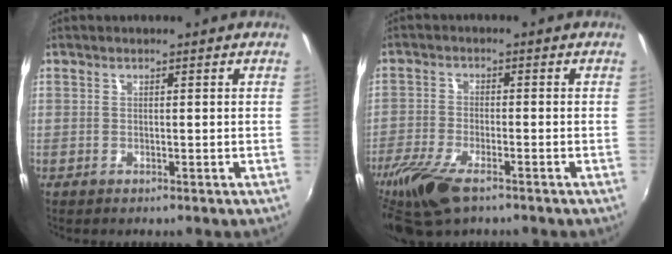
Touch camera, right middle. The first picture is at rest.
{"total": 11.8, "force": [-8.1, 4.1, 7.6], "torque": [-0.183, -0.037, -0.156]}